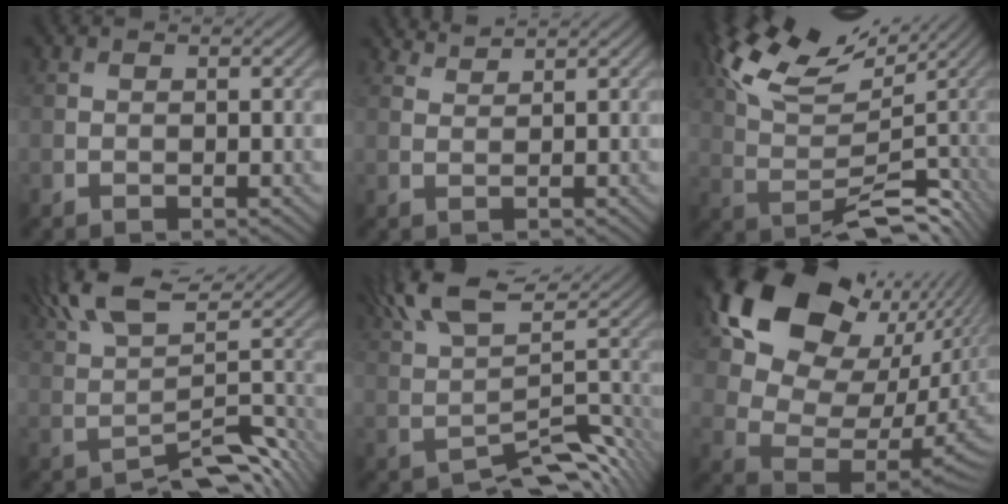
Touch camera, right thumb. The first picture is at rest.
{"total": 2.2, "force": [2.1, -0.4, -0.5], "torque": [0.000, 0.002, 0.043]}
{"total": 10.6, "force": [4.9, 4.1, 8.4], "torque": [-0.162, 0.001, 0.100]}
{"total": 7.3, "force": [1.0, 2.2, 6.9], "torque": [-0.111, 0.015, 0.027]}
{"total": 7.1, "force": [1.7, 2.2, 6.5], "torque": [-0.112, 0.010, 0.038]}
{"total": 16.0, "force": [8.1, 10.4, 9.1], "torque": [-0.183, 0.018, 0.159]}